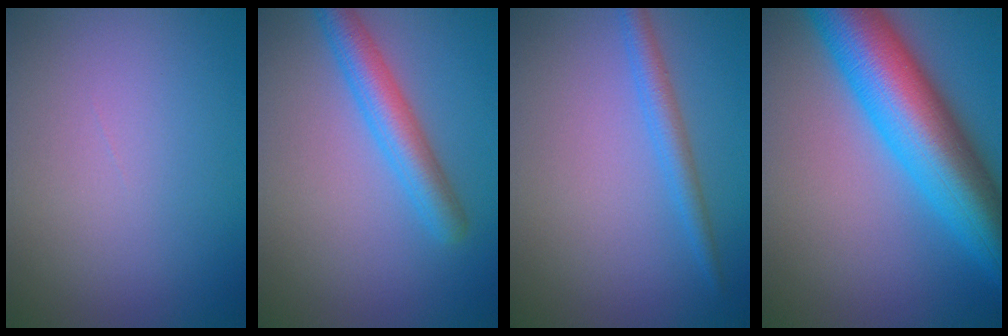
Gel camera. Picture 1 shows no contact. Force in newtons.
{"total": 3.8, "press": 3.8, "slide": 0.1}
{"total": 2.1, "press": 2.1, "slide": 0.1}
{"total": 12.2, "press": 12.2, "slide": 0.4}